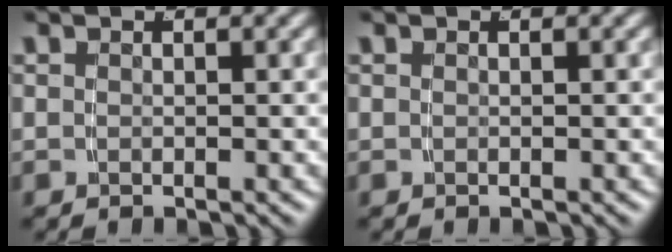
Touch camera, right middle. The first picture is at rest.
{"total": 0.0}